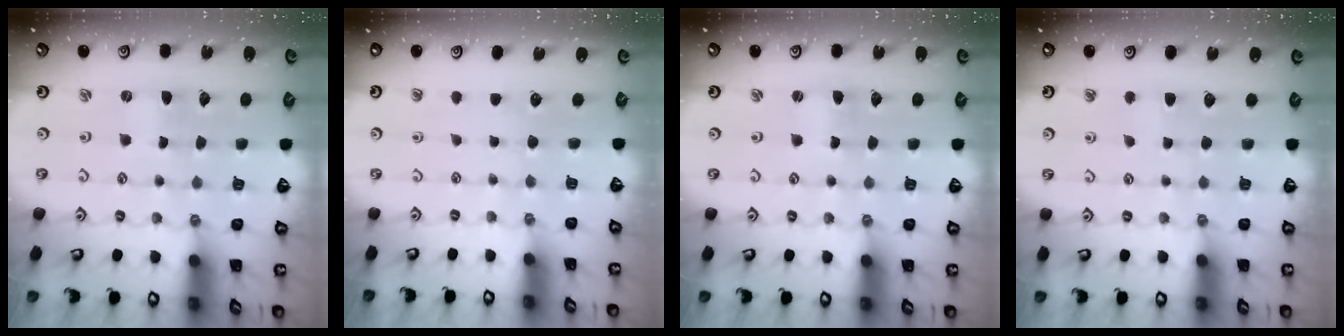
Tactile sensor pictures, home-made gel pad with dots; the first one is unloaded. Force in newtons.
{"total": 0.0}
{"total": 0.8, "press": 0.8, "slide": 0.2}
{"total": 2.7, "press": 2.7, "slide": 0.4}